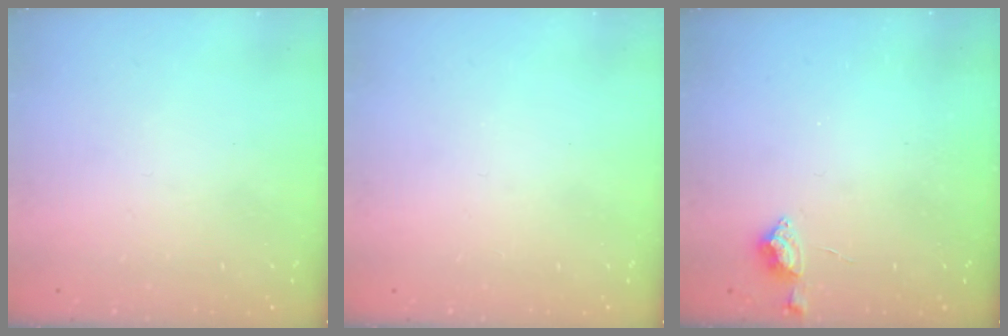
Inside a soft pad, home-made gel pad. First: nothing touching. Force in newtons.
{"total": 0.0}
{"total": 5.2, "press": 5.2, "slide": 0.6}